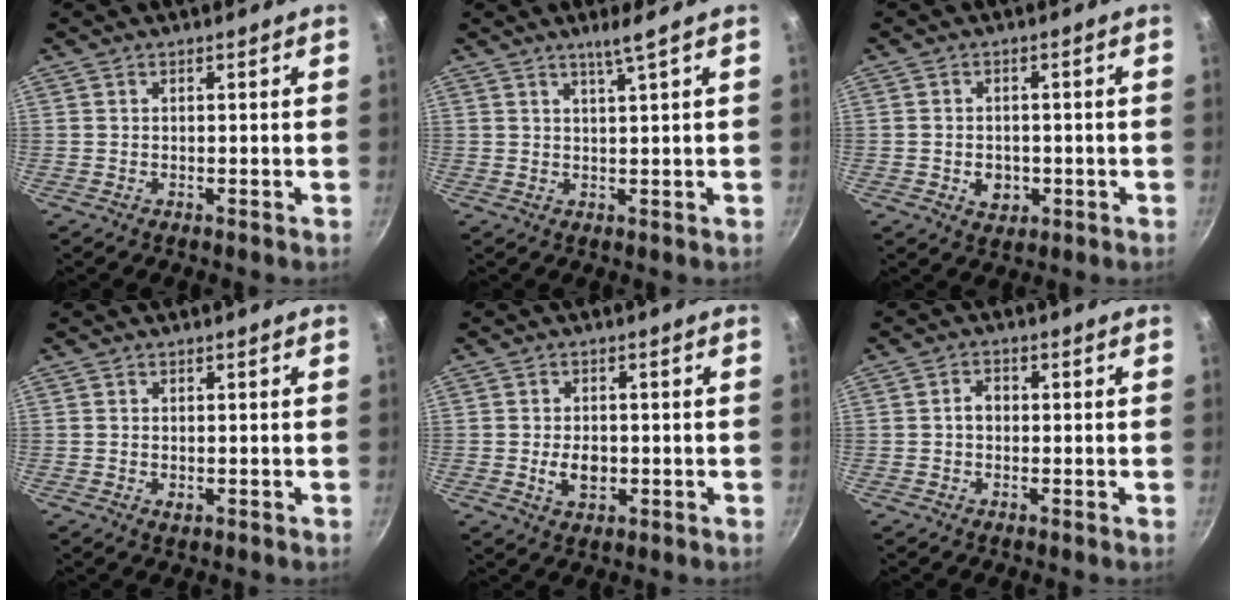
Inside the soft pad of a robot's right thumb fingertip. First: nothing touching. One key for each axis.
{"total": 2.9, "fx": 1.8, "fy": -0.6, "fz": 2.2, "tx": -0.040, "ty": -0.014, "tz": 0.035}
{"total": 4.6, "fx": -1.2, "fy": 3.6, "fz": 2.6, "tx": -0.028, "ty": 0.009, "tz": -0.011}
{"total": 1.3, "fx": -0.2, "fy": 0.9, "fz": 0.9, "tx": -0.015, "ty": -0.002, "tz": -0.002}
{"total": 4.7, "fx": -0.7, "fy": 3.3, "fz": 3.3, "tx": -0.044, "ty": 0.001, "tz": -0.010}
{"total": 2.6, "fx": -0.1, "fy": 2.0, "fz": 1.6, "tx": -0.015, "ty": 0.010, "tz": -0.004}